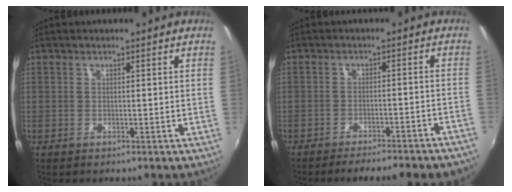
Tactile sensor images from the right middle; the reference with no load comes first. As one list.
[{"total": 13.1, "force": [-11.6, 1.6, 5.7], "torque": [-0.100, -0.015, -0.139]}]